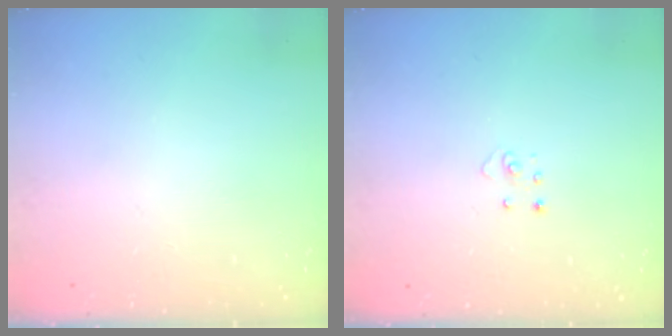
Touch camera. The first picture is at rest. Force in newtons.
{"total": 3.4, "press": 3.4, "slide": 0.1}